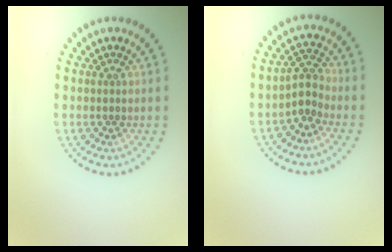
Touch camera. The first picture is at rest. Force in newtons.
{"total": 2.2, "press": 1.7, "slide": 1.4}